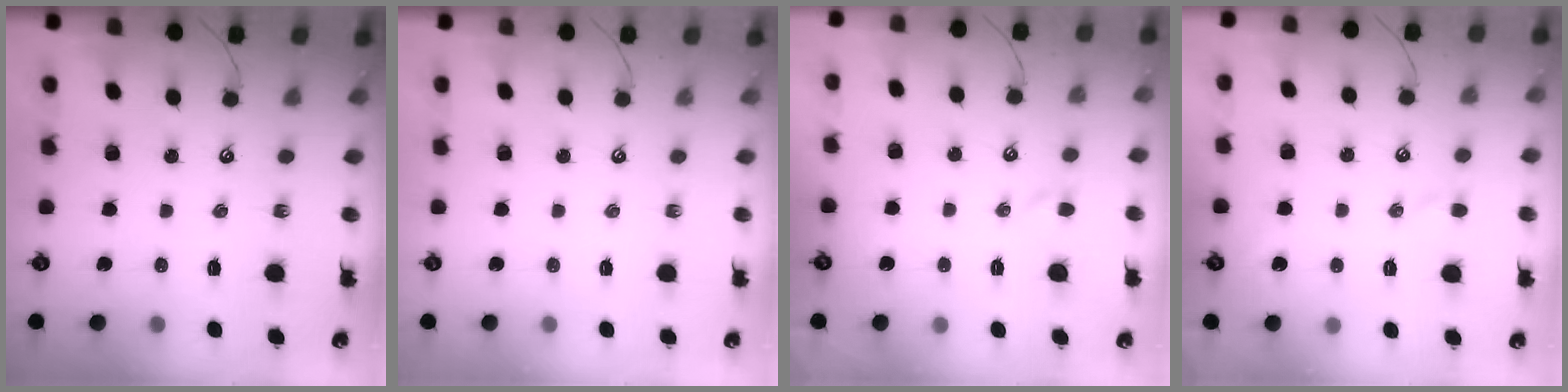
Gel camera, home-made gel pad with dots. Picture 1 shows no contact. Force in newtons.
{"total": 0.0}
{"total": 0.9, "press": 0.6, "slide": 0.7}
{"total": 1.7, "press": 1.6, "slide": 0.6}